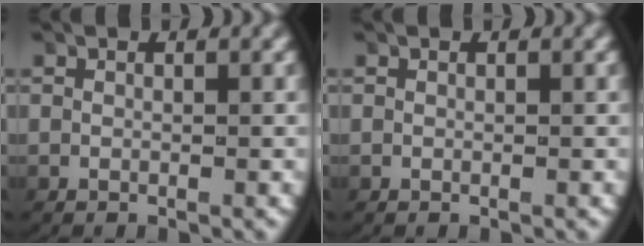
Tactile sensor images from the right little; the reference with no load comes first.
{"total": 0.0}